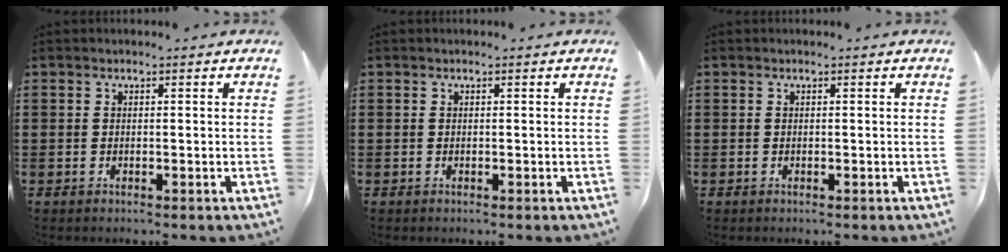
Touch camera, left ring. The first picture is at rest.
{"total": 0.0}
{"total": 0.0}